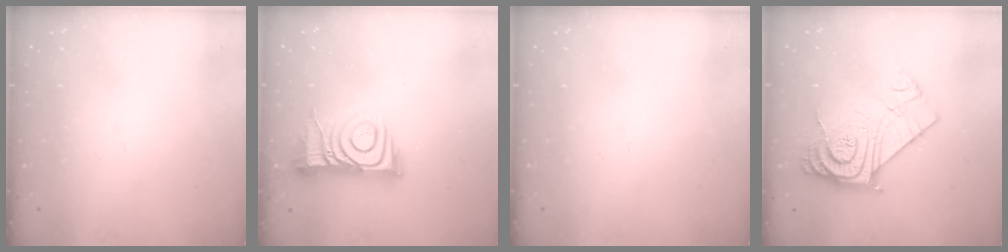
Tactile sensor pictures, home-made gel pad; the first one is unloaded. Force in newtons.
{"total": 12.0, "press": 12.0, "slide": 1.1}
{"total": 0.0}
{"total": 14.6, "press": 14.5, "slide": 0.9}